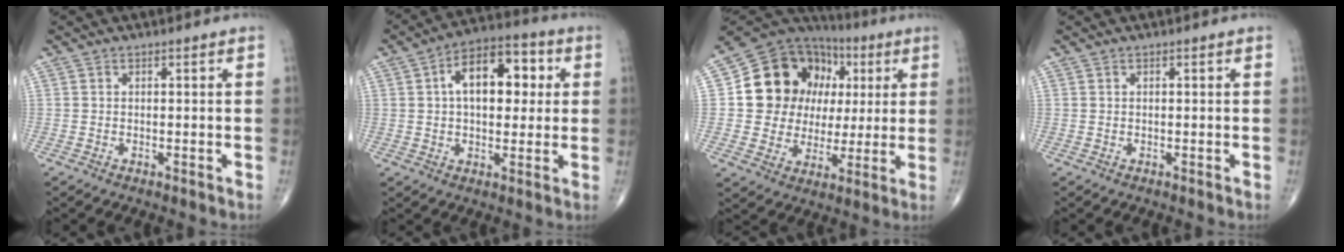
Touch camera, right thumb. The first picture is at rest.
{"total": 13.6, "force": [2.8, 7.8, 10.8], "torque": [-0.136, 0.020, 0.037]}
{"total": 19.4, "force": [3.9, 16.3, 9.7], "torque": [-0.105, 0.034, 0.077]}
{"total": 0.0}